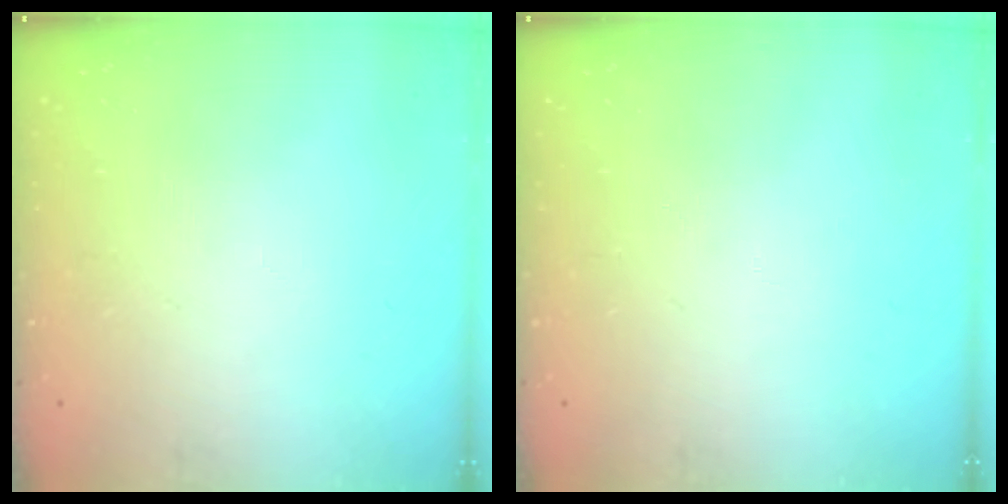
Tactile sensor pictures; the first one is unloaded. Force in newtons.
{"total": 0.0}